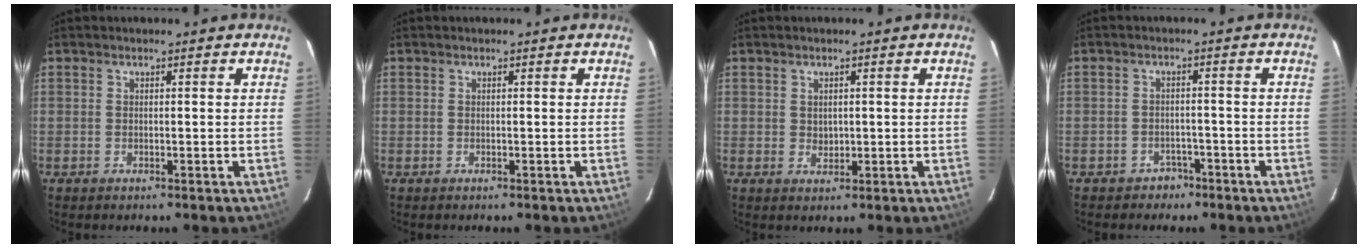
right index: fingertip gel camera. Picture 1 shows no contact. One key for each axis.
{"total": 0.0}
{"total": 1.7, "fx": 0.4, "fy": 1.4, "fz": 0.8, "tx": -0.008, "ty": 0.004, "tz": 0.010}
{"total": 3.9, "fx": -2.8, "fy": 2.8, "fz": 0.1, "tx": -0.008, "ty": 0.016, "tz": -0.037}